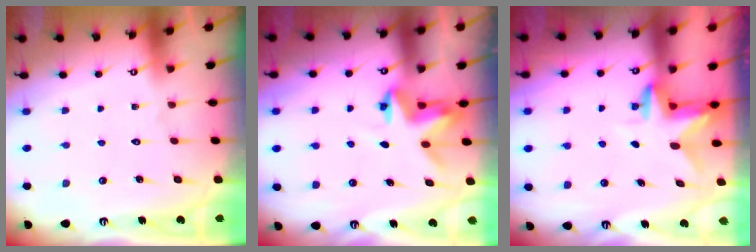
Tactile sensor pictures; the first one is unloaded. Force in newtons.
{"total": 3.8, "press": 3.8, "slide": 0.5}
{"total": 3.0, "press": 3.0, "slide": 0.3}